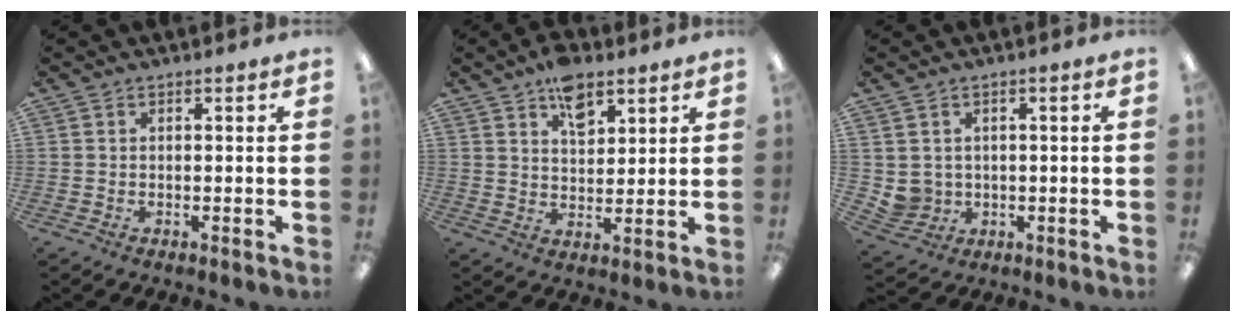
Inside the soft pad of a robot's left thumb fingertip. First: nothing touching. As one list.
[{"total": 8.3, "force": [5.5, 4.4, 4.4], "torque": [-0.061, -0.025, 0.095]}, {"total": 3.9, "force": [1.0, 3.7, 0.3], "torque": [-0.018, 0.003, 0.024]}]